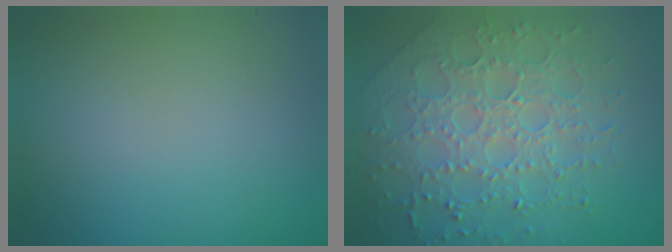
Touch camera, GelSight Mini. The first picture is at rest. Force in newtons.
{"total": 7.4, "press": 5.4, "slide": 5.1}